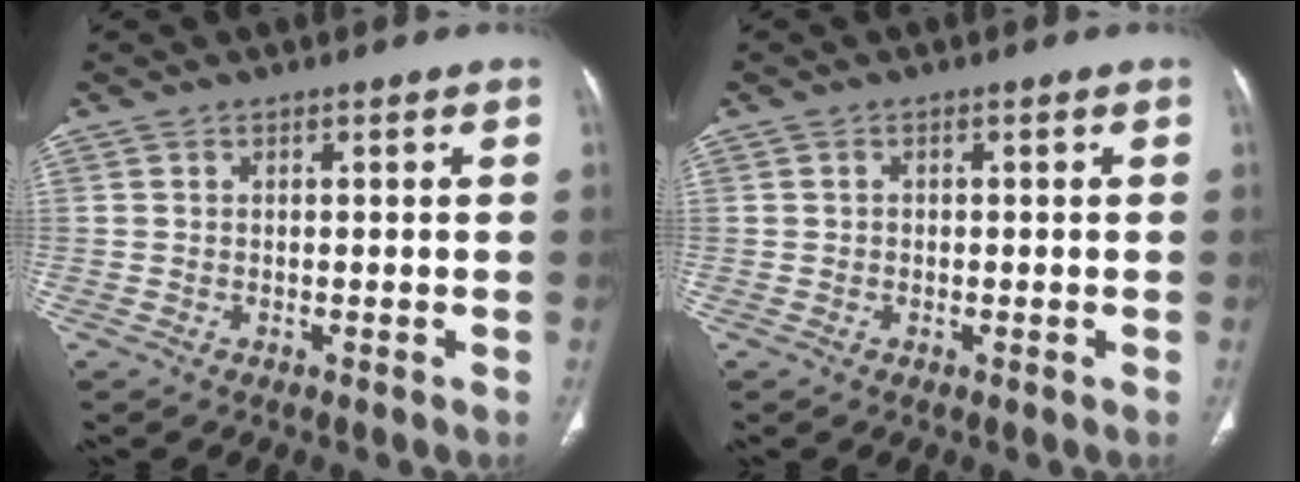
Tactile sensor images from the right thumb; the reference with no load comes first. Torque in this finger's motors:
{"motor_torque": [-0.35, 0.02, 0.01, 0.24, -0.02]}